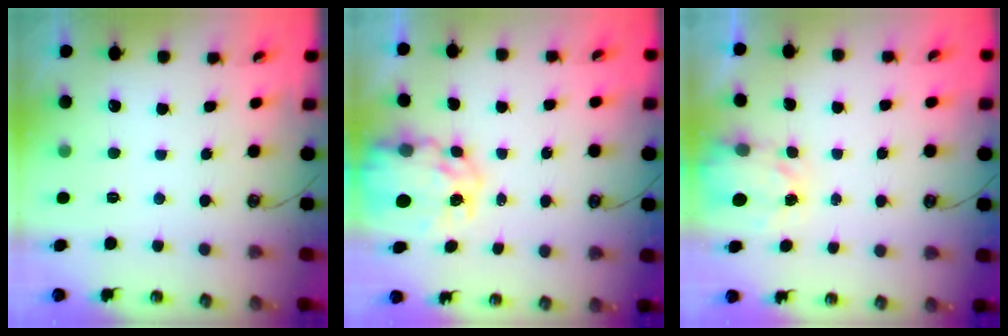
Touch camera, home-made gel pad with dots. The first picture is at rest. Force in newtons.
{"total": 9.3, "press": 9.3, "slide": 0.8}
{"total": 2.6, "press": 2.6, "slide": 0.4}